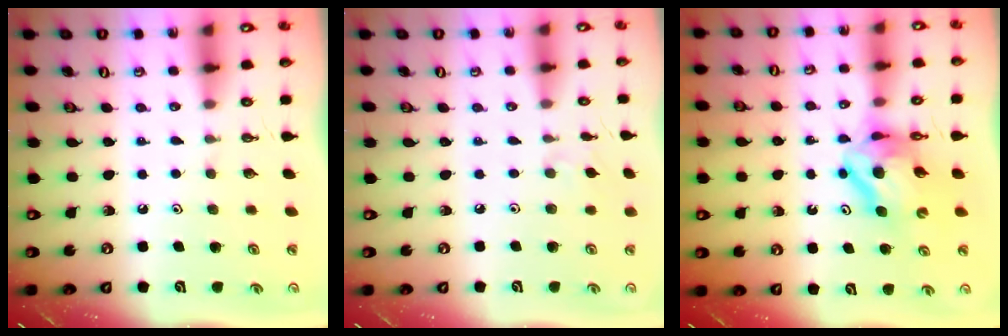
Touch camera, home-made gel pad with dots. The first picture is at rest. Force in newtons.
{"total": 2.4, "press": 2.4, "slide": 0.6}
{"total": 9.5, "press": 9.5, "slide": 1.0}